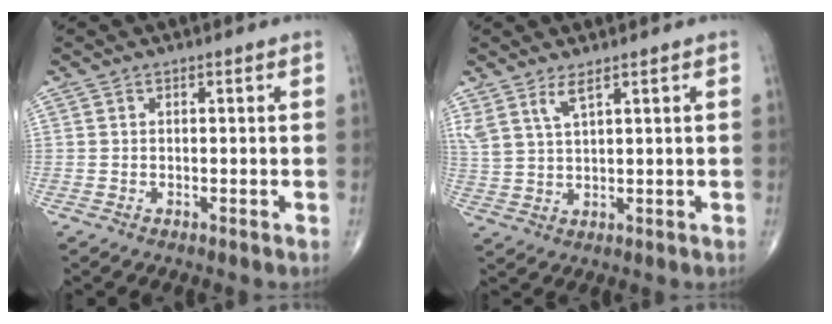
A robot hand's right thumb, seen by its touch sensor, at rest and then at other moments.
{"total": 4.8, "force": [3.2, 1.2, 3.3], "torque": [-0.076, -0.015, 0.072]}